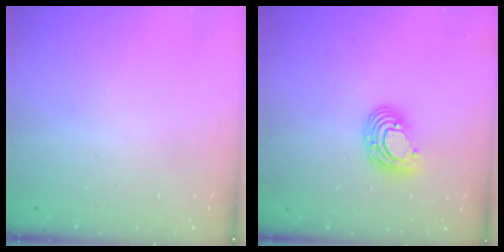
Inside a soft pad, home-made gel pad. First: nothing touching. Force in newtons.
{"total": 9.9, "press": 9.8, "slide": 0.7}